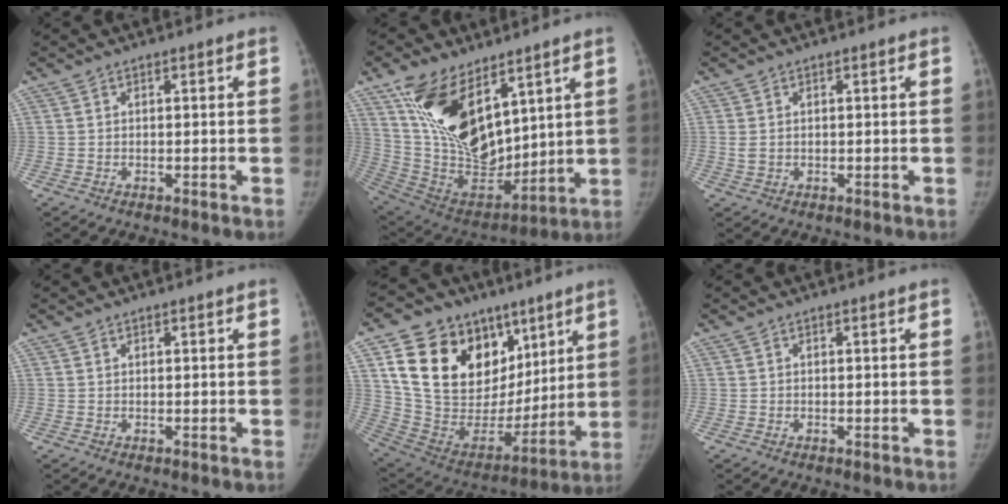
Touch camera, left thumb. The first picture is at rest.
{"total": 22.2, "force": [11.3, 11.6, 15.2], "torque": [-0.246, -0.056, 0.227]}
{"total": 1.9, "force": [0.3, 1.4, 1.2], "torque": [-0.026, 0.000, 0.011]}
{"total": 0.0}
{"total": 28.0, "force": [12.3, 19.2, 16.4], "torque": [-0.244, -0.001, 0.230]}
{"total": 0.0}